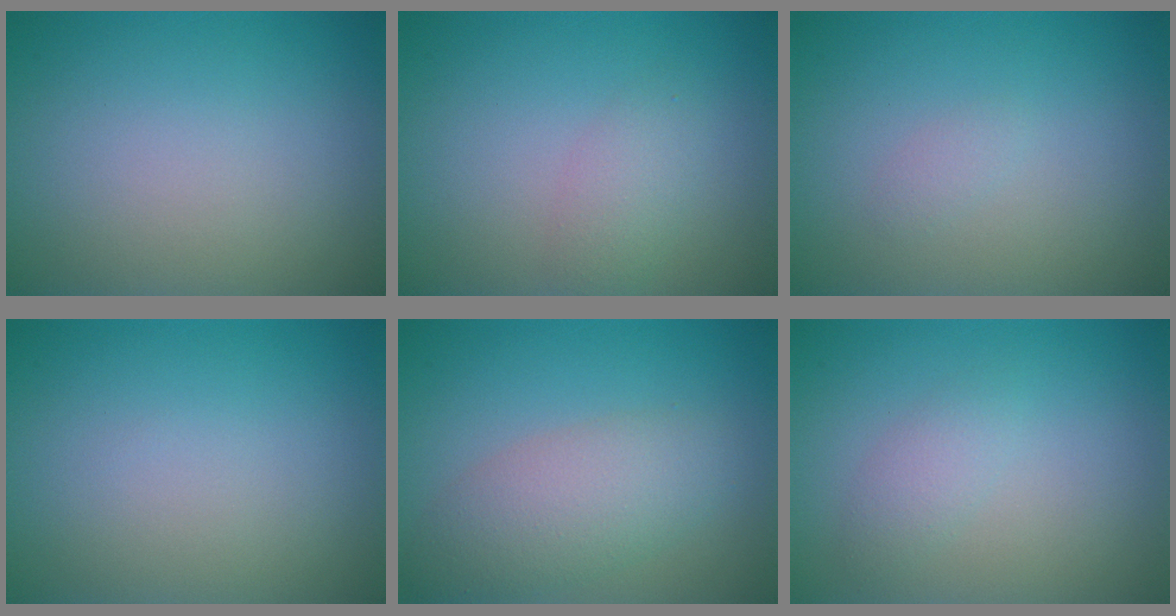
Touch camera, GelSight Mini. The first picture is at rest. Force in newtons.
{"total": 1.9, "press": 1.9, "slide": 0.1}
{"total": 0.6, "press": 0.6, "slide": 0.0}
{"total": 0.0}
{"total": 4.4, "press": 4.4, "slide": 0.1}
{"total": 1.4, "press": 1.4, "slide": 0.1}